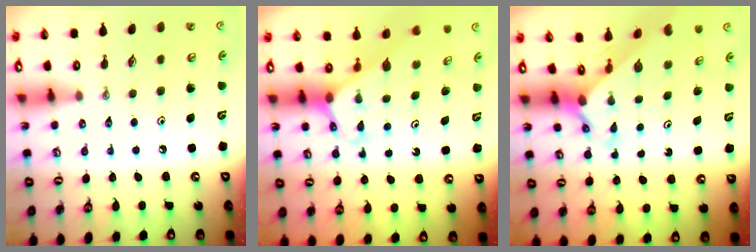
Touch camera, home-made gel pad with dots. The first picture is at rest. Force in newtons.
{"total": 3.0, "press": 3.0, "slide": 0.2}
{"total": 2.3, "press": 2.3, "slide": 0.2}